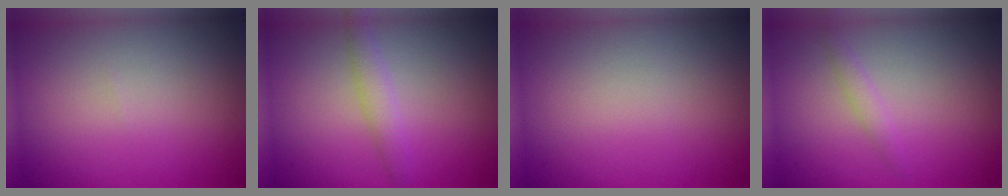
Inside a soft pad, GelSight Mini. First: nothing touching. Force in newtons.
{"total": 1.8, "press": 1.8, "slide": 0.1}
{"total": 0.0}
{"total": 1.1, "press": 1.1, "slide": 0.1}